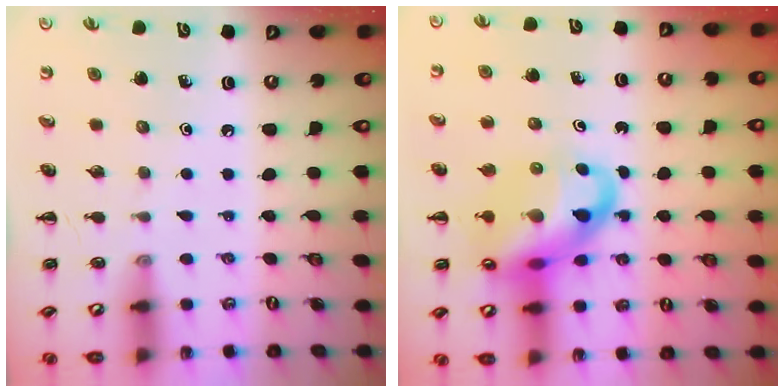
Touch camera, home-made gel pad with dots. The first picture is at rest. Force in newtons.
{"total": 18.6, "press": 18.1, "slide": 4.0}